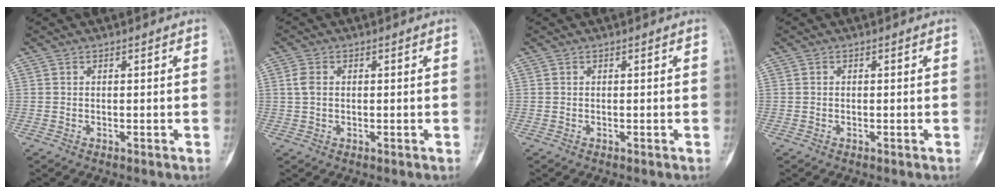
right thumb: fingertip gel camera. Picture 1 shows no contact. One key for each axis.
{"total": 2.6, "fx": 0.2, "fy": 1.9, "fz": 1.8, "tx": -0.037, "ty": 0.006, "tz": 0.002}
{"total": 0.0}
{"total": 0.0}